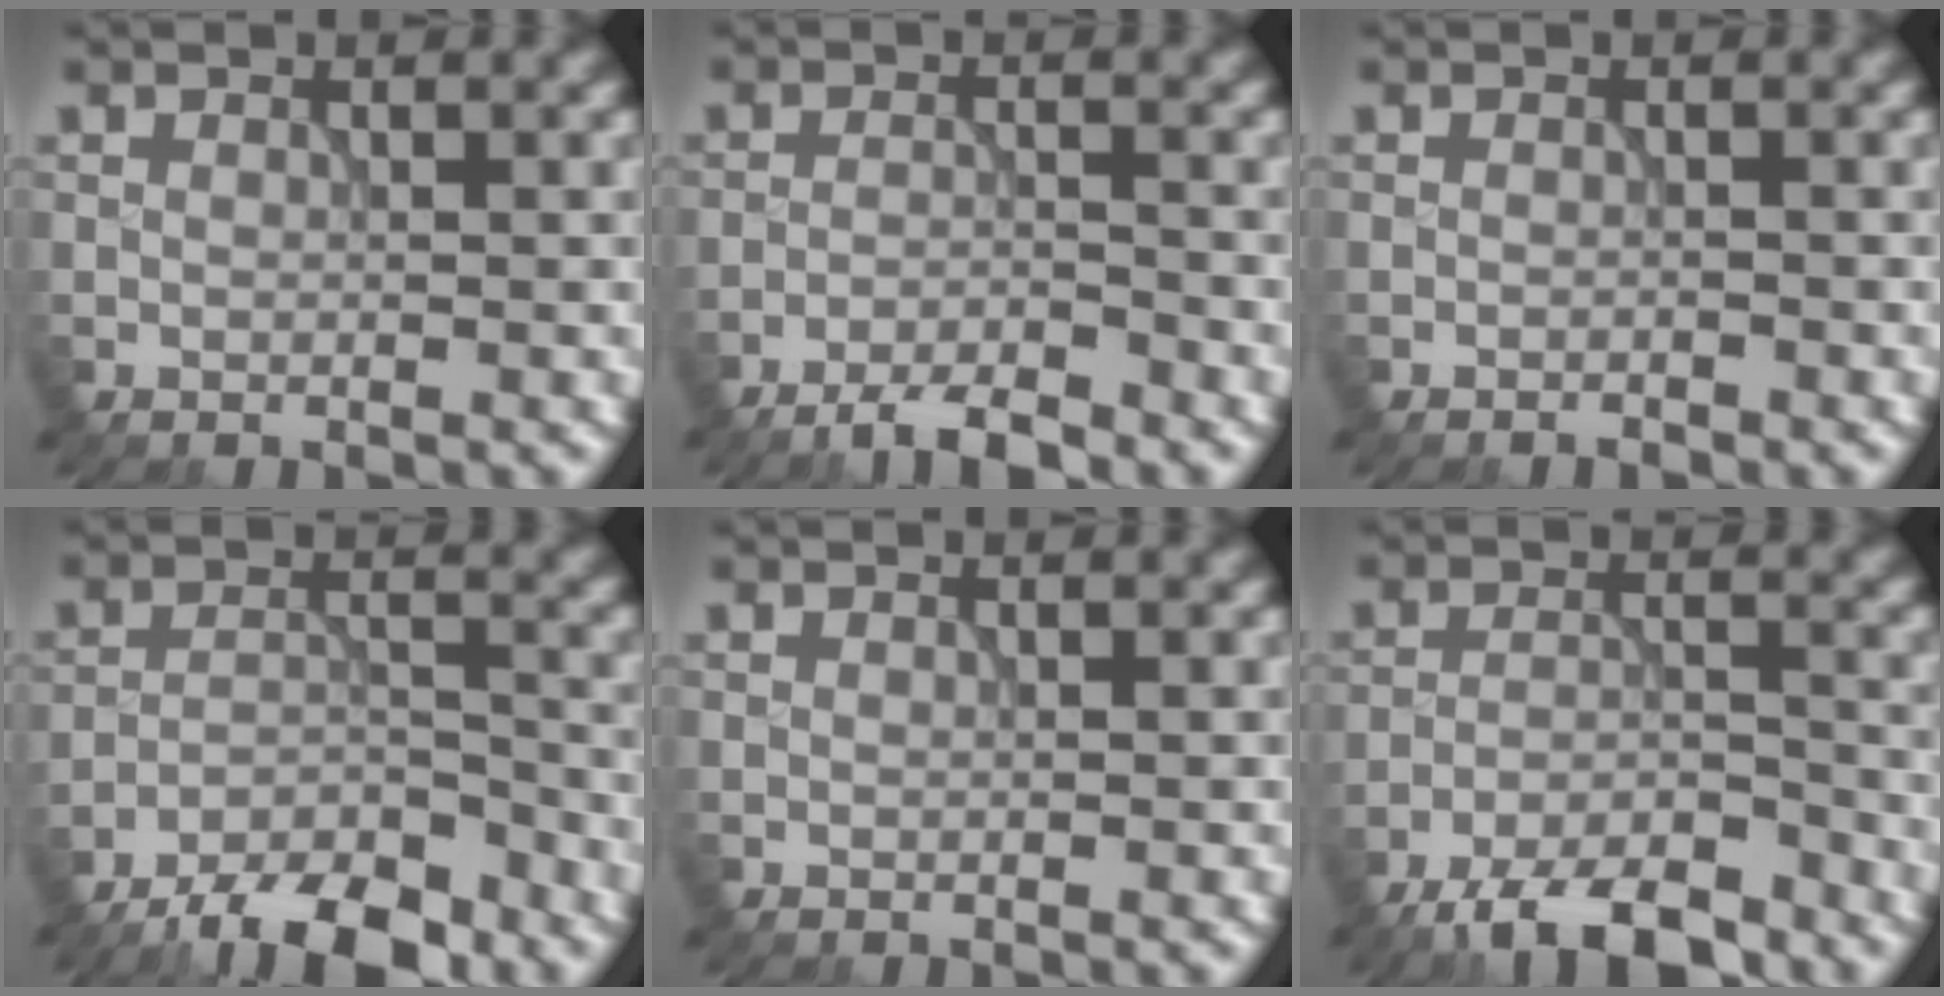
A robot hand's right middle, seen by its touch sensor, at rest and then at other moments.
{"total": 4.0, "force": [-3.5, 0.5, 1.9], "torque": [-0.033, -0.002, -0.067]}
{"total": 0.6, "force": [-0.6, 0.0, 0.2], "torque": [0.000, 0.000, -0.012]}
{"total": 7.9, "force": [-6.6, 2.0, 3.7], "torque": [-0.056, -0.001, -0.116]}
{"total": 0.0}
{"total": 7.4, "force": [-6.2, 1.7, 3.7], "torque": [-0.062, -0.004, -0.113]}